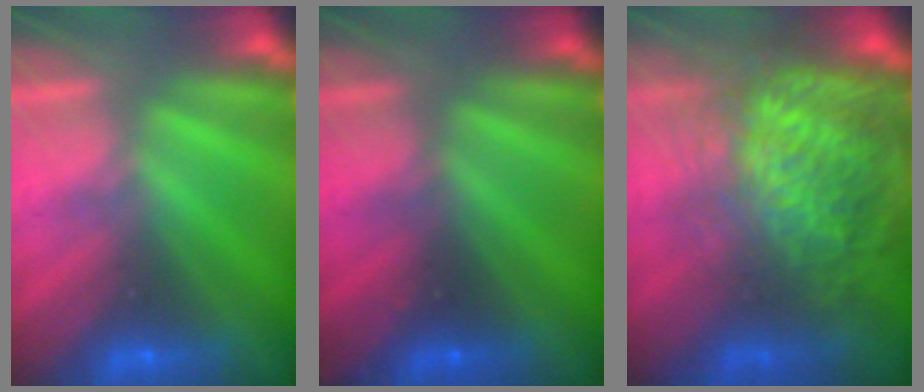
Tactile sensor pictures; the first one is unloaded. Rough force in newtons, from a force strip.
{"total": 2.3}
{"total": 8.1}